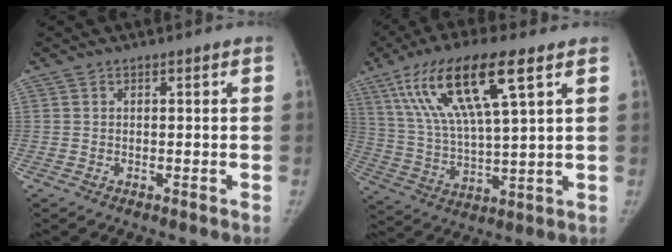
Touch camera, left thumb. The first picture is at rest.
{"total": 18.2, "force": [8.7, 4.3, 15.4], "torque": [-0.304, -0.016, 0.165]}